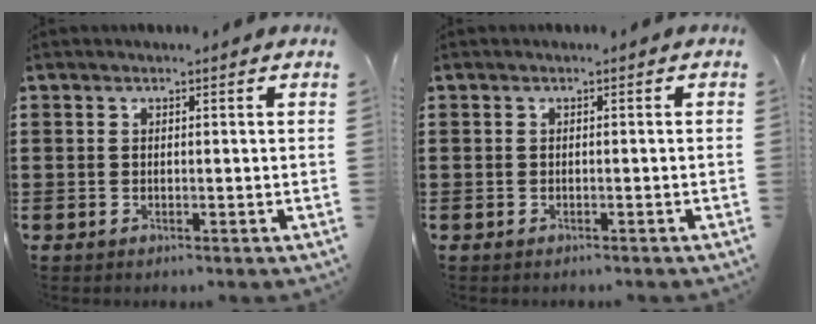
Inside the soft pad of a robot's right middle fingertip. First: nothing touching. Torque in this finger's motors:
{"motor_torque": [0.00, 0.00, 0.00, 0.01]}